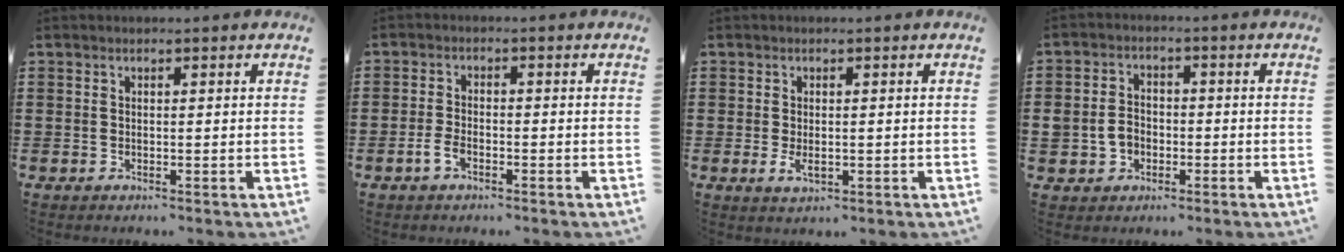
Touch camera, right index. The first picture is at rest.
{"total": 2.7, "force": [-1.6, 1.2, 1.8], "torque": [-0.039, 0.000, -0.031]}
{"total": 1.8, "force": [-0.2, 0.7, 1.6], "torque": [-0.032, -0.002, -0.003]}
{"total": 3.9, "force": [-1.1, 3.3, 1.7], "torque": [-0.047, 0.004, -0.026]}